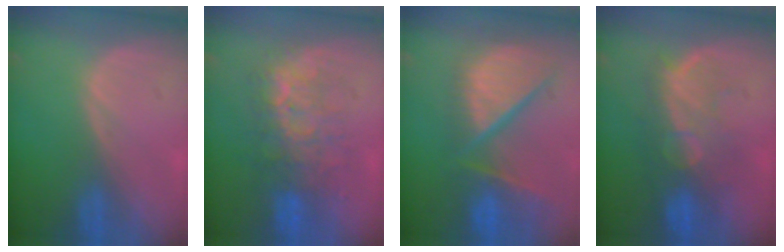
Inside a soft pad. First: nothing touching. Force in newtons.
{"total": 8.2, "press": 8.0, "slide": 1.9}
{"total": 12.5, "press": 10.3, "slide": 7.1}
{"total": 9.6, "press": 8.7, "slide": 4.0}